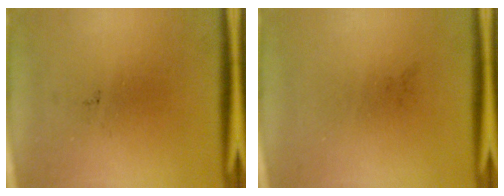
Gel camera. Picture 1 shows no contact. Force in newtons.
{"total": 0.0}